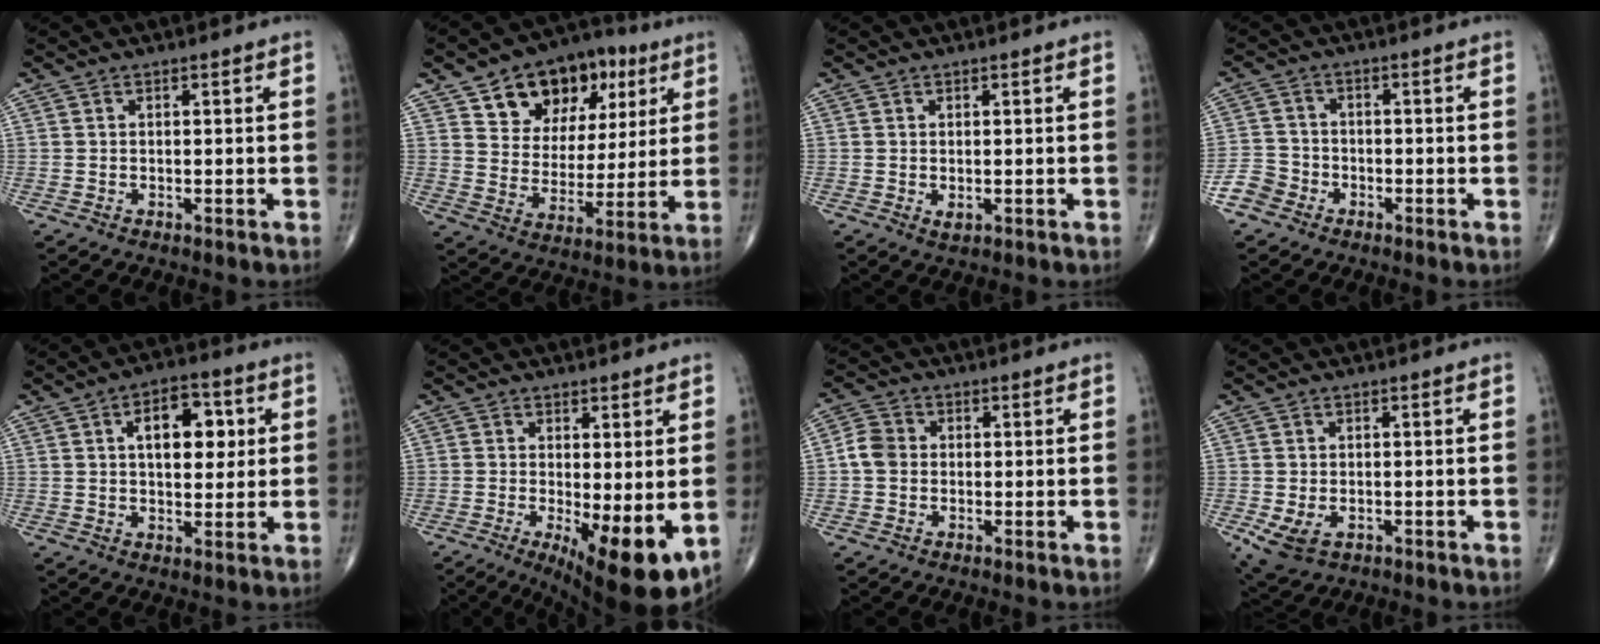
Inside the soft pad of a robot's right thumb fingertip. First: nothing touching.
{"total": 17.8, "force": [8.5, 11.9, 10.0], "torque": [-0.105, -0.016, 0.141]}
{"total": 1.2, "force": [-0.1, 0.8, 1.0], "torque": [-0.014, -0.003, 0.000]}
{"total": 4.5, "force": [-2.7, 3.5, 0.7], "torque": [0.002, 0.017, -0.059]}
{"total": 10.3, "force": [2.5, 5.8, 8.2], "torque": [-0.085, 0.003, 0.036]}
{"total": 11.0, "force": [-2.2, 3.4, 10.2], "torque": [-0.147, -0.027, -0.023]}
{"total": 4.3, "force": [-0.3, 3.6, 2.2], "torque": [-0.035, 0.011, -0.013]}
{"total": 5.2, "force": [-1.7, 3.4, 3.6], "torque": [-0.071, -0.004, -0.020]}